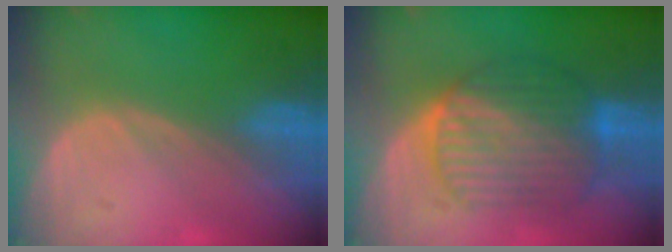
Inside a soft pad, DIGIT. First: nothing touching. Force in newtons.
{"total": 10.0, "press": 9.9, "slide": 0.9}